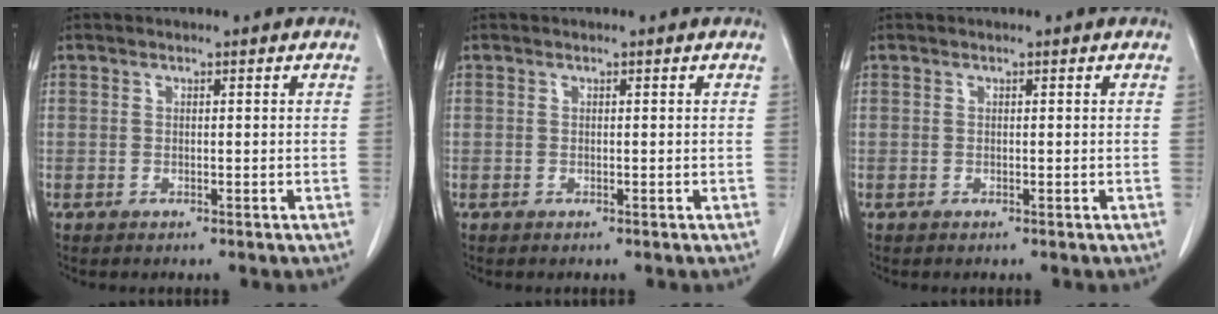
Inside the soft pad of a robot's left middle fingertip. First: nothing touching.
{"total": 0.0}
{"total": 0.0}